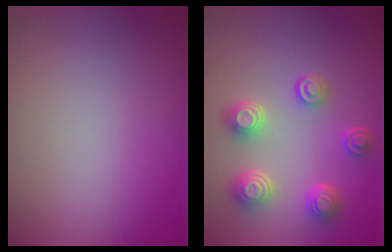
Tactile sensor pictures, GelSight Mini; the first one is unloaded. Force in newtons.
{"total": 4.5, "press": 3.5, "slide": 2.8}